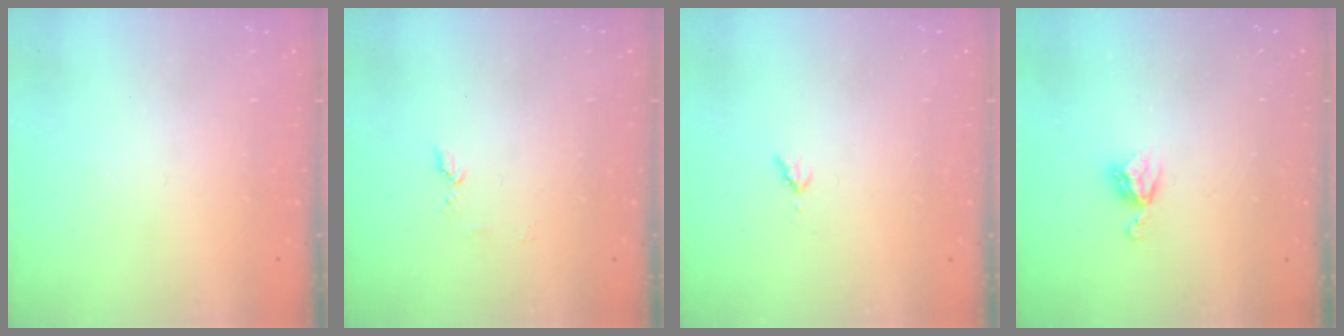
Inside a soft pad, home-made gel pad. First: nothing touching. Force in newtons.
{"total": 5.1, "press": 5.0, "slide": 0.6}
{"total": 2.8, "press": 2.8, "slide": 0.4}
{"total": 5.7, "press": 5.7, "slide": 0.5}